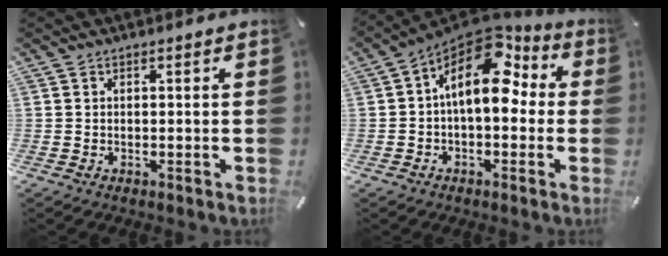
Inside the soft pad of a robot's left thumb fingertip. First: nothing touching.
{"total": 14.9, "force": [3.9, 8.3, 11.8], "torque": [-0.199, -0.026, 0.059]}